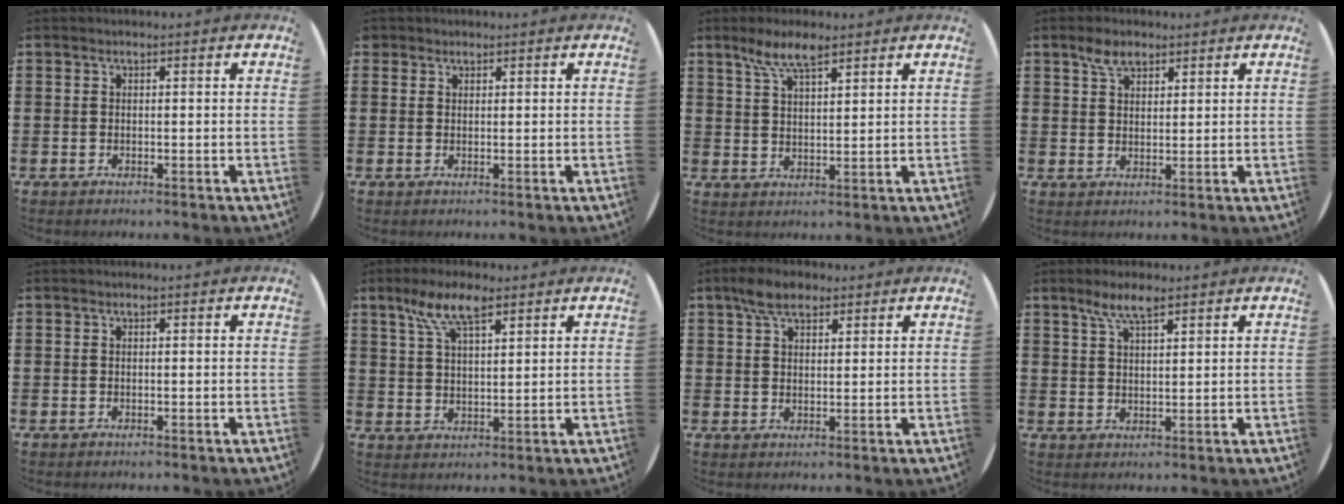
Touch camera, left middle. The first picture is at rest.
{"total": 0.9, "force": [0.8, 0.4, -0.1], "torque": [0.001, 0.003, 0.016]}
{"total": 6.0, "force": [4.4, 1.7, 3.7], "torque": [-0.083, -0.001, 0.077]}
{"total": 3.5, "force": [2.6, 1.8, 1.6], "torque": [-0.027, 0.004, 0.046]}
{"total": 0.0}
{"total": 7.4, "force": [4.8, 2.6, 5.0], "torque": [-0.102, 0.001, 0.084]}
{"total": 4.8, "force": [3.5, 2.3, 2.3], "torque": [-0.035, 0.004, 0.062]}
{"total": 4.5, "force": [3.2, 1.3, 2.9], "torque": [-0.055, 0.003, 0.055]}